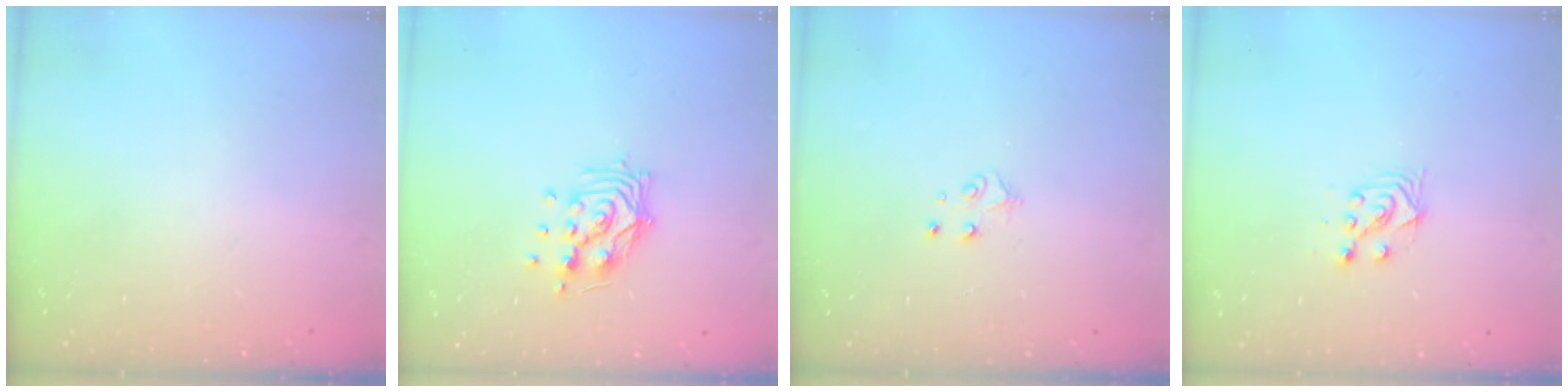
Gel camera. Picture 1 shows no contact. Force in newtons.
{"total": 10.8, "press": 10.7, "slide": 1.1}
{"total": 4.8, "press": 4.8, "slide": 0.5}
{"total": 4.9, "press": 4.8, "slide": 1.0}